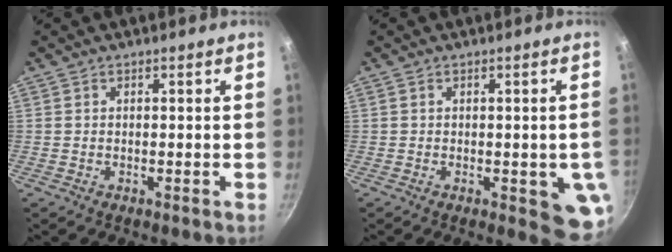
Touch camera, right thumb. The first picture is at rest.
{"total": 7.5, "force": [-1.3, 3.1, 6.7], "torque": [-0.050, -0.003, -0.013]}